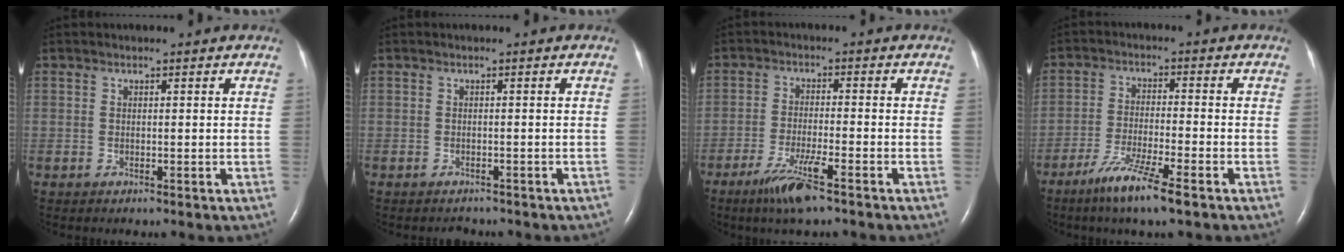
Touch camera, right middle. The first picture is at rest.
{"total": 2.7, "force": [-2.4, 1.1, 0.7], "torque": [-0.014, -0.002, -0.022]}
{"total": 6.7, "force": [-4.4, 0.3, 5.1], "torque": [-0.106, -0.015, -0.080]}
{"total": 7.9, "force": [-5.2, 0.1, 6.0], "torque": [-0.120, -0.020, -0.094]}